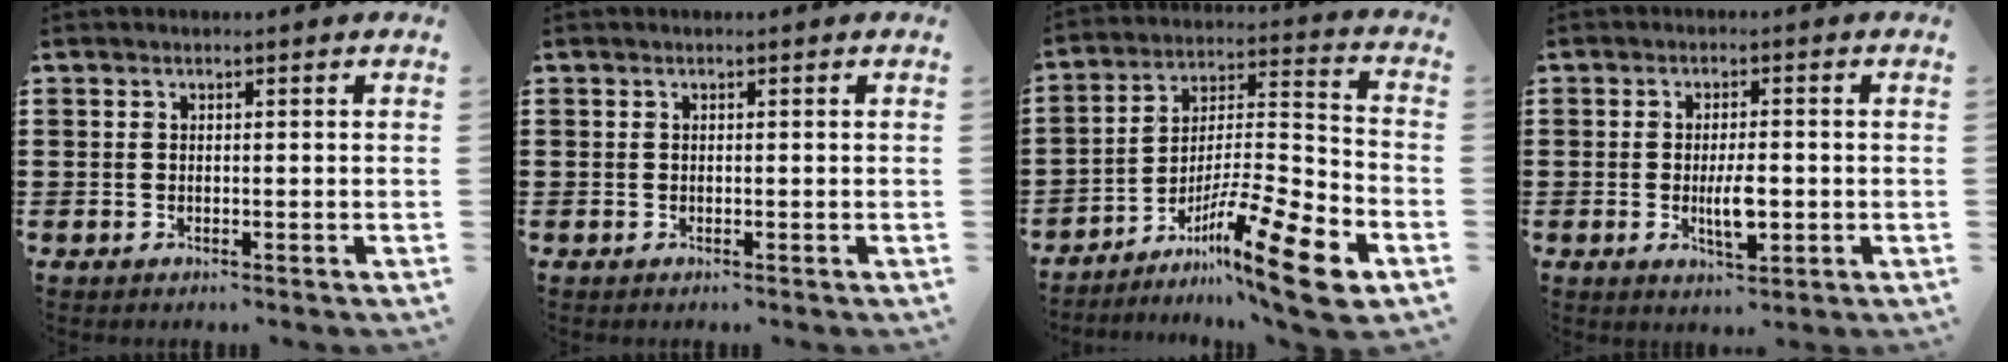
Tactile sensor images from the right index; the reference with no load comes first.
{"total": 0.0}
{"total": 14.8, "force": [-10.3, 1.2, 10.6], "torque": [-0.165, 0.031, -0.183]}
{"total": 4.9, "force": [-0.9, 1.7, 4.5], "torque": [-0.083, 0.001, -0.017]}